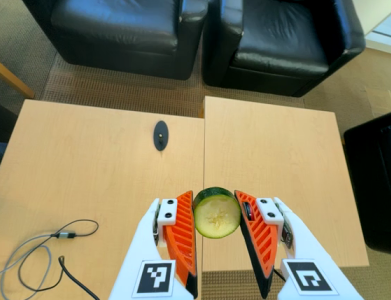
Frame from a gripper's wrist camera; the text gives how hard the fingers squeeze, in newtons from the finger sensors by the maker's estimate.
{"total": 10.0, "left": 9.7, "right": 10.3}